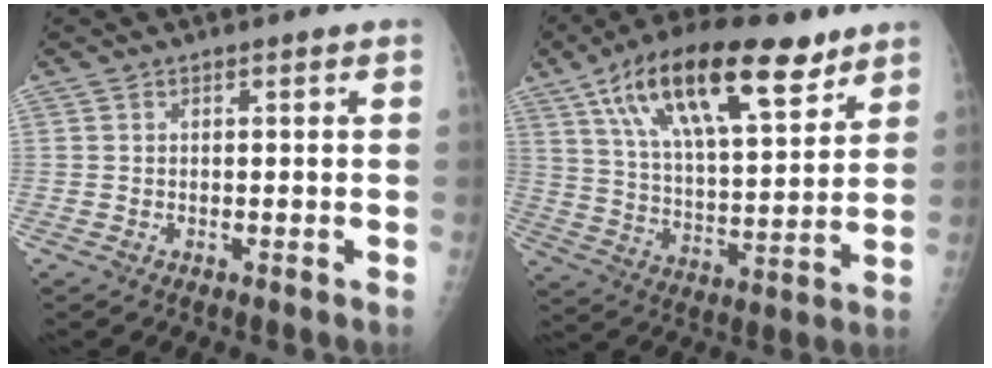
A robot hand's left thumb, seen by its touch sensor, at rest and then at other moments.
{"total": 23.3, "force": [12.9, 9.0, 17.1], "torque": [-0.271, -0.028, 0.223]}